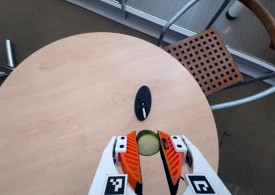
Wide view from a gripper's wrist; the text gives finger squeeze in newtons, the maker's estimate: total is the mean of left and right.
{"total": 8.3, "left": 8.3, "right": 8.4}